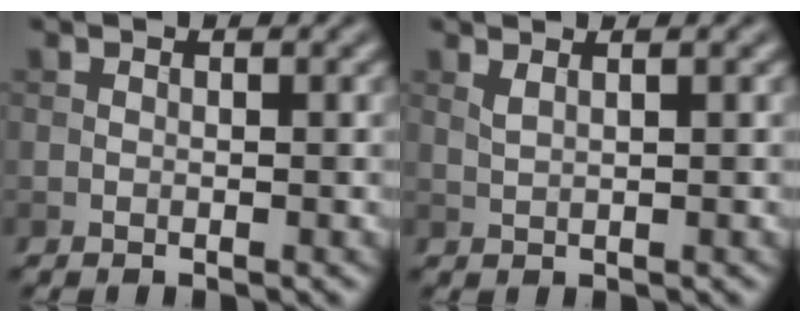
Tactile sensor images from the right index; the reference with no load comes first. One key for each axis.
{"total": 1.8, "fx": 1.1, "fy": 0.6, "fz": 1.3, "tx": -0.019, "ty": 0.004, "tz": 0.009}